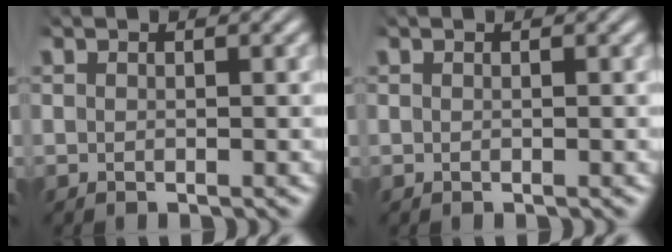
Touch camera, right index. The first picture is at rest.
{"total": 0.0}